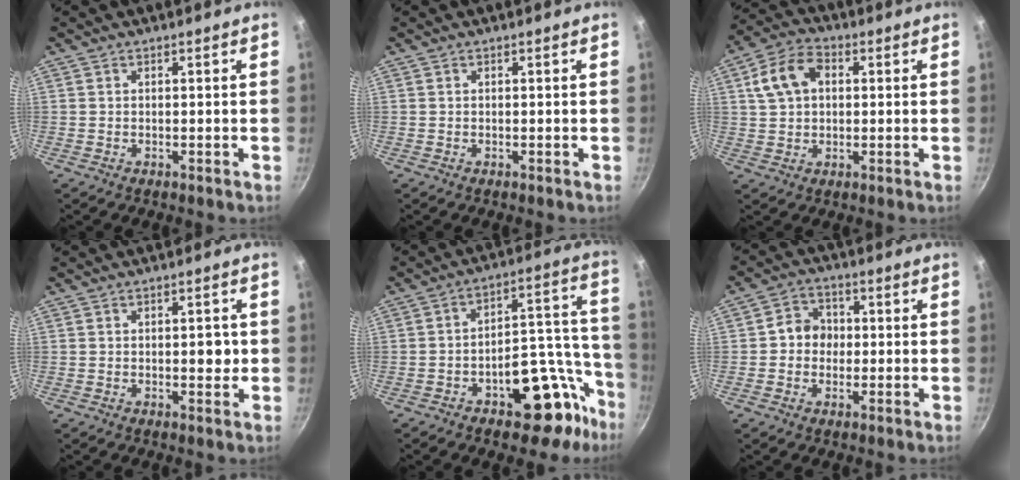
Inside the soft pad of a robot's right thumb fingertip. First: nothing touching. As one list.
[{"total": 0.0}, {"total": 9.4, "force": [2.2, 6.5, 6.4], "torque": [-0.116, 0.018, 0.035]}, {"total": 0.7, "force": [0.0, 0.4, 0.6], "torque": [0.000, 0.001, -0.002]}, {"total": 16.9, "force": [-9.2, 7.9, 11.8], "torque": [-0.104, 0.099, -0.125]}, {"total": 6.3, "force": [-0.1, 5.4, 3.2], "torque": [-0.022, 0.015, -0.013]}]